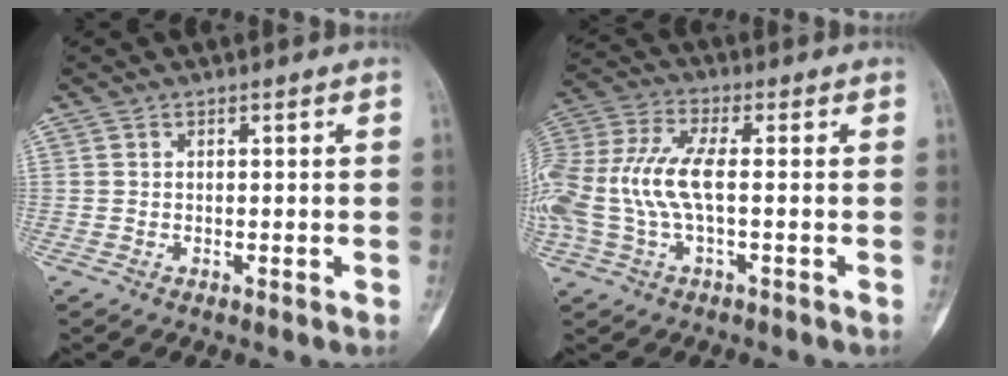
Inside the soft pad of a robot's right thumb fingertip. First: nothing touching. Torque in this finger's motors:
{"motor_torque": [0.46, 0.53, 0.83, -0.62, 0.50]}